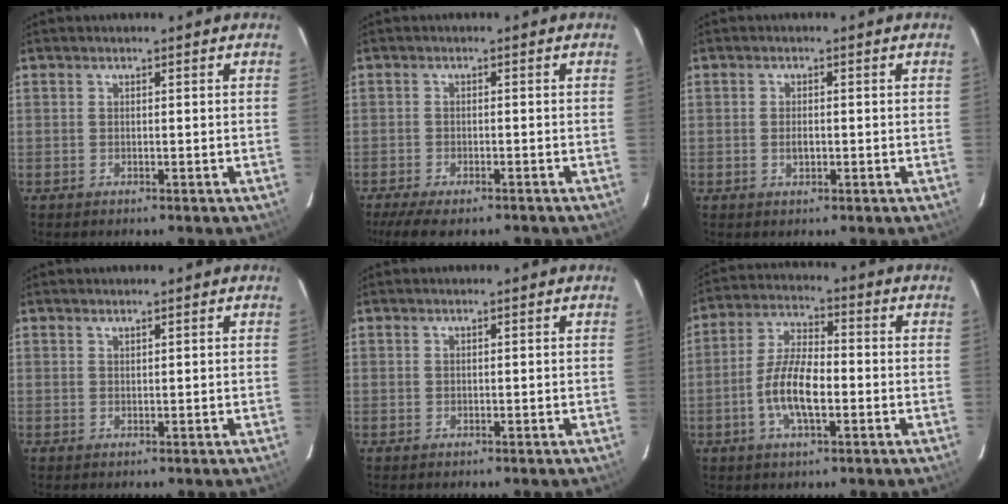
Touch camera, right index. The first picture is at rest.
{"total": 8.2, "force": [-6.5, 2.3, 4.5], "torque": [-0.105, -0.029, -0.106]}
{"total": 1.8, "force": [-0.3, 1.0, 1.5], "torque": [-0.027, 0.001, -0.005]}
{"total": 0.5, "force": [0.5, 0.0, 0.1], "torque": [-0.001, 0.001, 0.010]}
{"total": 0.0}
{"total": 9.6, "force": [-2.6, 3.6, 8.5], "torque": [-0.174, 0.006, -0.050]}